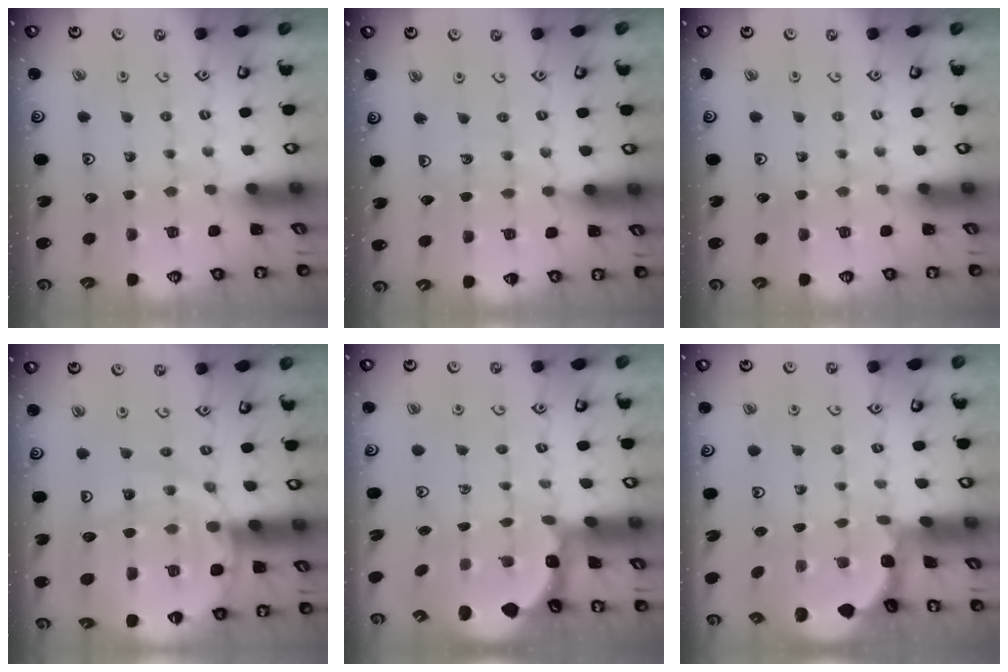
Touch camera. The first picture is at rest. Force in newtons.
{"total": 2.9, "press": 2.9, "slide": 0.3}
{"total": 0.0}
{"total": 17.1, "press": 16.9, "slide": 2.1}
{"total": 1.3, "press": 1.2, "slide": 0.4}
{"total": 2.6, "press": 2.6, "slide": 0.3}